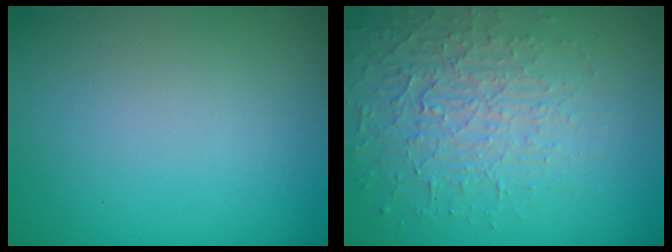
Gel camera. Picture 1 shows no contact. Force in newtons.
{"total": 3.7, "press": 3.4, "slide": 1.4}